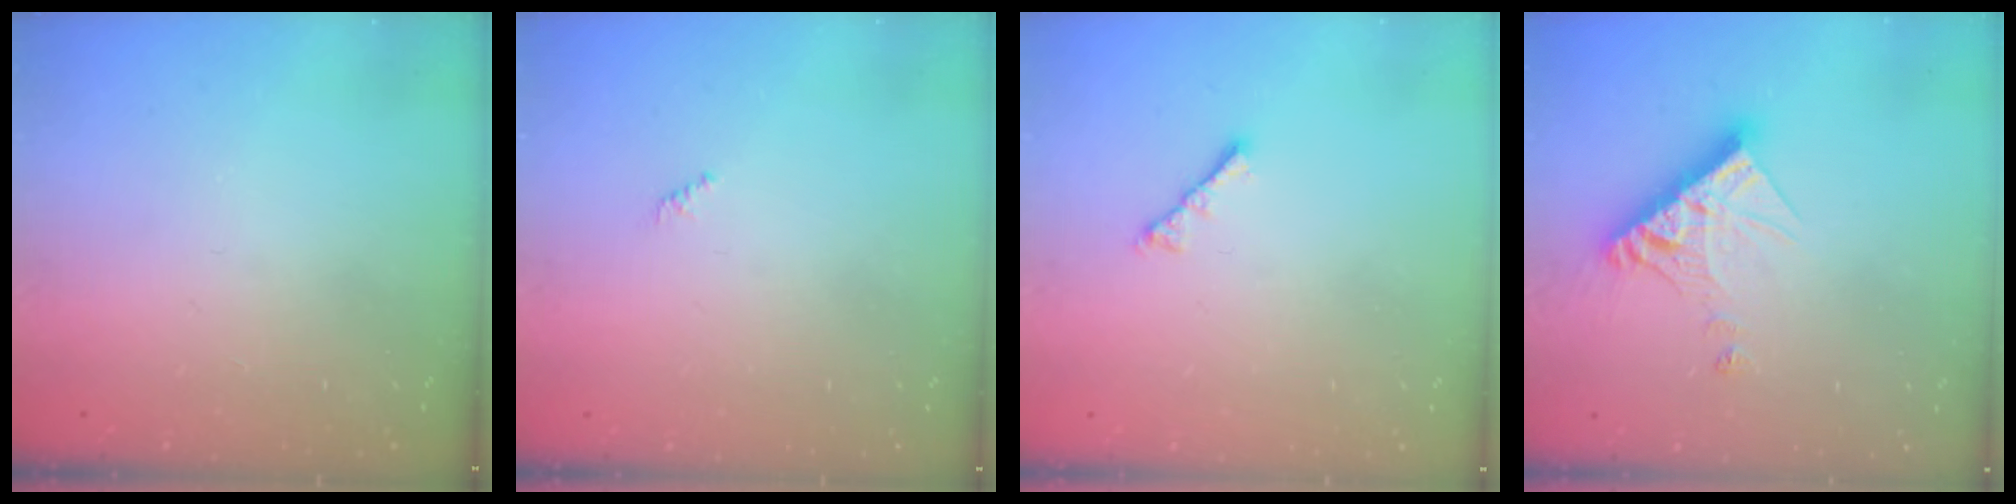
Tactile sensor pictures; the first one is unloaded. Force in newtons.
{"total": 0.7, "press": 0.7, "slide": 0.3}
{"total": 3.4, "press": 3.4, "slide": 0.6}
{"total": 11.6, "press": 11.5, "slide": 1.1}